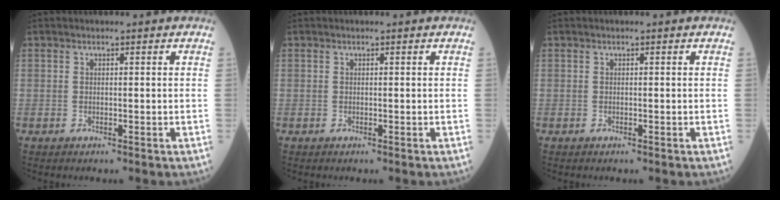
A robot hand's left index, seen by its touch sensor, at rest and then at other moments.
{"total": 0.0}
{"total": 0.0}